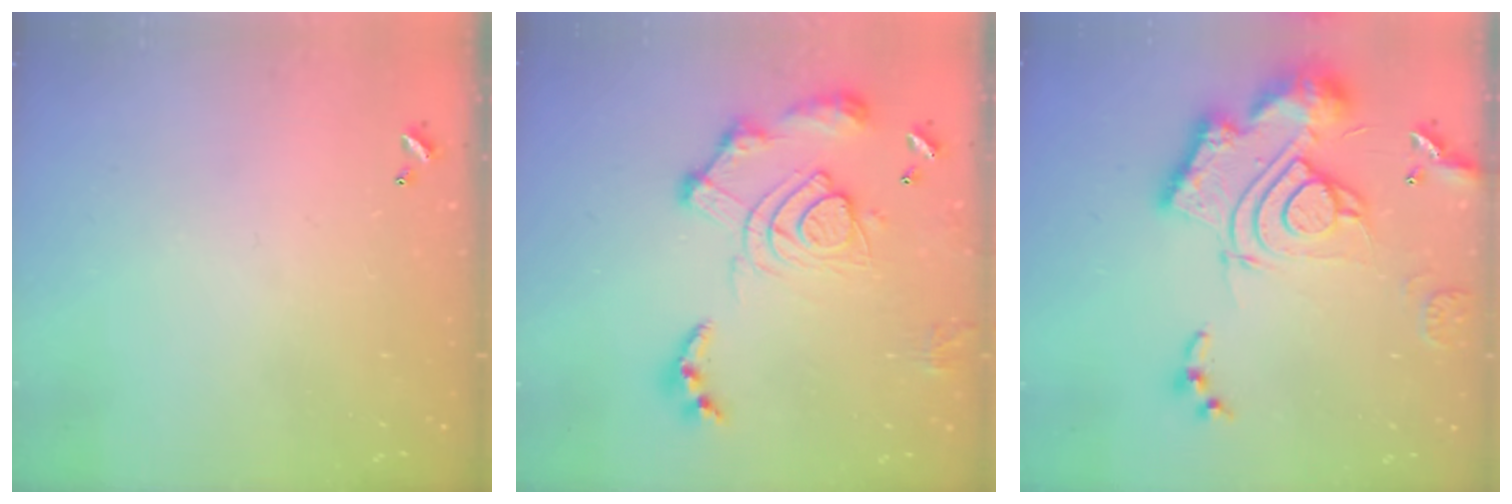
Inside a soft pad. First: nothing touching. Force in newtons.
{"total": 17.1, "press": 17.0, "slide": 1.6}
{"total": 23.3, "press": 23.1, "slide": 2.3}